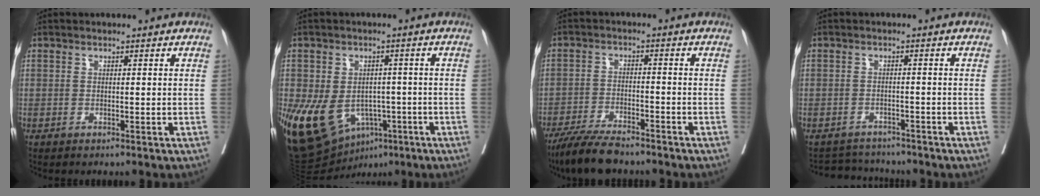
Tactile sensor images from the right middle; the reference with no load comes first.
{"total": 17.4, "force": [-6.3, 12.3, 10.5], "torque": [-0.230, -0.002, -0.077]}
{"total": 8.1, "force": [-6.9, 1.3, 4.0], "torque": [-0.071, -0.022, -0.124]}
{"total": 4.4, "force": [-4.3, 0.9, -0.7], "torque": [0.011, 0.009, -0.065]}